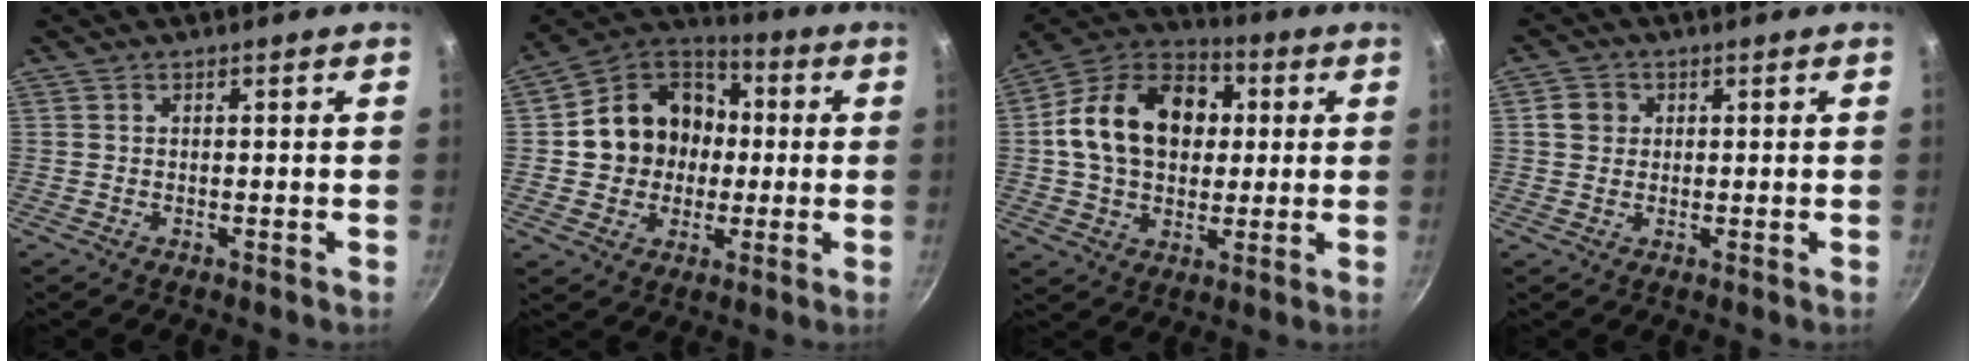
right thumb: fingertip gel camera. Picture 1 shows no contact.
{"total": 15.8, "force": [0.4, 14.0, 7.5], "torque": [-0.092, 0.034, -0.004]}
{"total": 20.0, "force": [2.7, 14.8, 13.2], "torque": [-0.193, 0.027, 0.032]}
{"total": 3.6, "force": [0.6, 3.3, 1.3], "torque": [-0.003, 0.006, 0.005]}